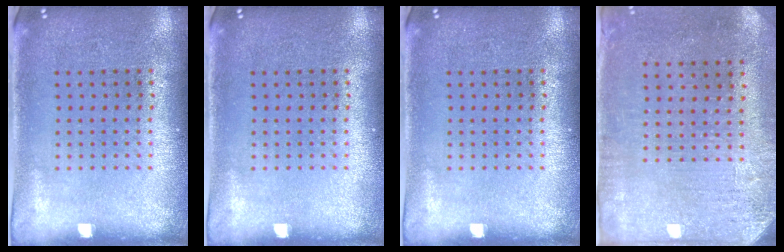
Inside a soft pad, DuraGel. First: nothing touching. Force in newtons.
{"total": 0.0}
{"total": 0.0}
{"total": 3.1, "press": 2.5, "slide": 1.8}